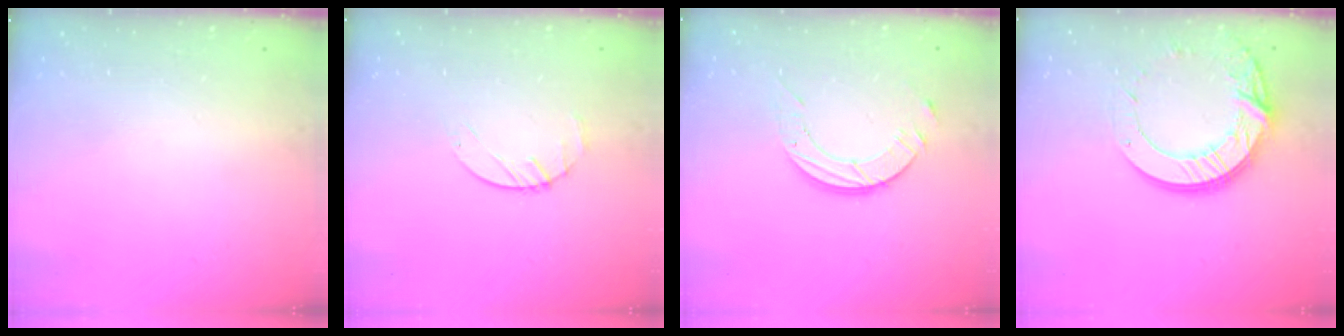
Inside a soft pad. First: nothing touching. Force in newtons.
{"total": 1.9, "press": 1.9, "slide": 0.3}
{"total": 9.0, "press": 9.0, "slide": 0.8}
{"total": 16.7, "press": 16.7, "slide": 1.4}